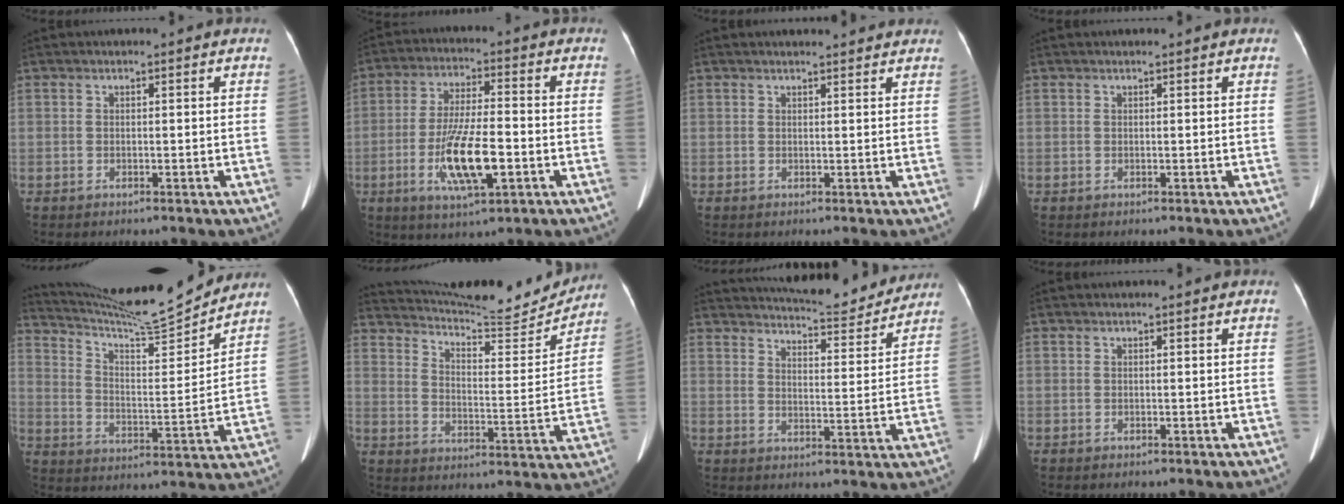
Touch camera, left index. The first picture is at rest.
{"total": 11.2, "force": [-3.4, 2.3, 10.4], "torque": [-0.203, -0.009, -0.057]}
{"total": 5.7, "force": [5.3, 0.9, 1.7], "torque": [-0.018, 0.018, 0.057]}
{"total": 1.0, "force": [0.8, 0.1, 0.5], "torque": [-0.007, 0.016, 0.015]}
{"total": 16.8, "force": [16.0, -0.6, 5.2], "torque": [-0.099, -0.022, 0.252]}
{"total": 18.5, "force": [17.9, 1.6, 4.4], "torque": [-0.076, -0.045, 0.247]}
{"total": 14.0, "force": [13.4, 1.8, 3.9], "torque": [-0.055, -0.010, 0.174]}
{"total": 0.0}